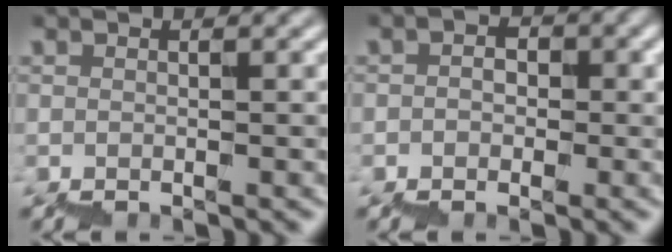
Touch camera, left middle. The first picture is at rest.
{"total": 0.7, "force": [-0.1, 0.7, 0.1], "torque": [-0.005, 0.013, -0.005]}